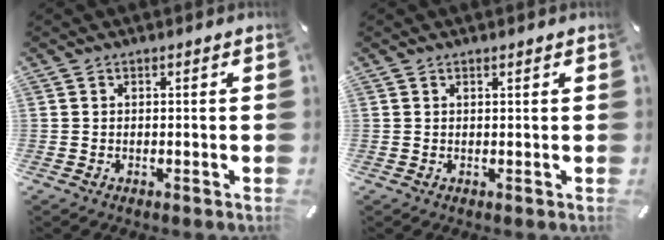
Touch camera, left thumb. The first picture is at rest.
{"total": 0.5, "force": [0.4, -0.1, 0.4], "torque": [-0.006, -0.001, 0.007]}